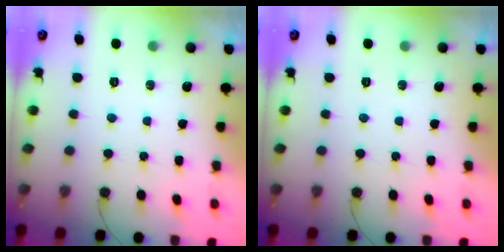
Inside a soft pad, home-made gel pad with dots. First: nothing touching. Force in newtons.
{"total": 0.0}